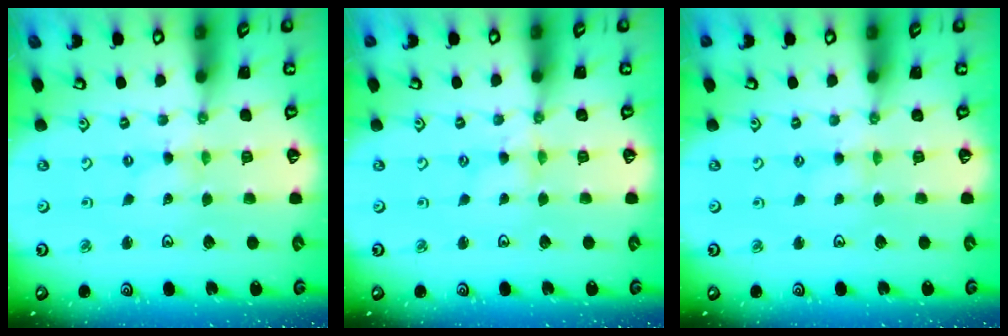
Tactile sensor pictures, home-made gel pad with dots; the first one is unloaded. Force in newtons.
{"total": 1.1, "press": 1.1, "slide": 0.2}
{"total": 1.8, "press": 1.8, "slide": 0.5}